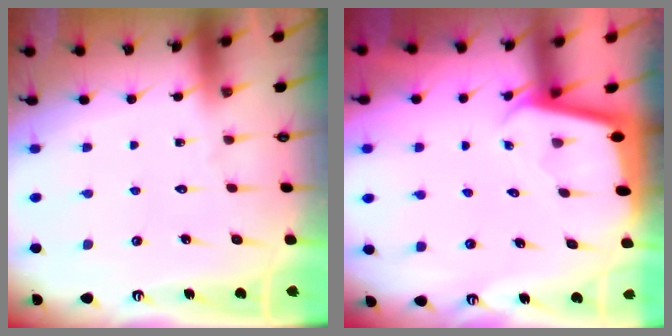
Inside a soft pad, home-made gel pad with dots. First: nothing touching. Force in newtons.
{"total": 1.9, "press": 1.9, "slide": 0.1}